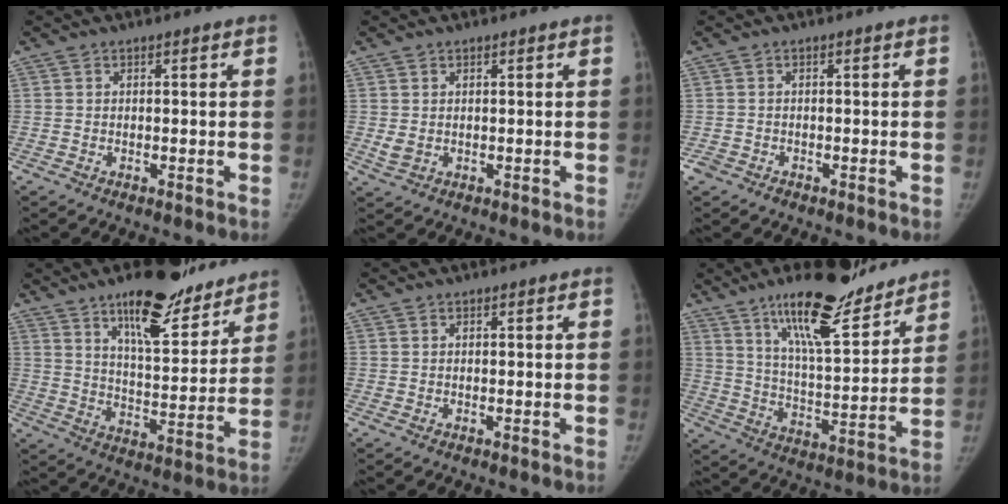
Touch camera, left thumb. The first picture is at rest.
{"total": 1.9, "force": [0.3, 1.5, 1.2], "torque": [-0.020, -0.007, 0.013]}
{"total": 1.7, "force": [-1.1, 1.2, 0.4], "torque": [-0.005, 0.005, -0.019]}
{"total": 17.7, "force": [12.6, 6.1, 10.8], "torque": [-0.113, -0.077, 0.197]}
{"total": 0.0}
{"total": 18.5, "force": [13.9, 4.6, 11.4], "torque": [-0.147, -0.084, 0.231]}